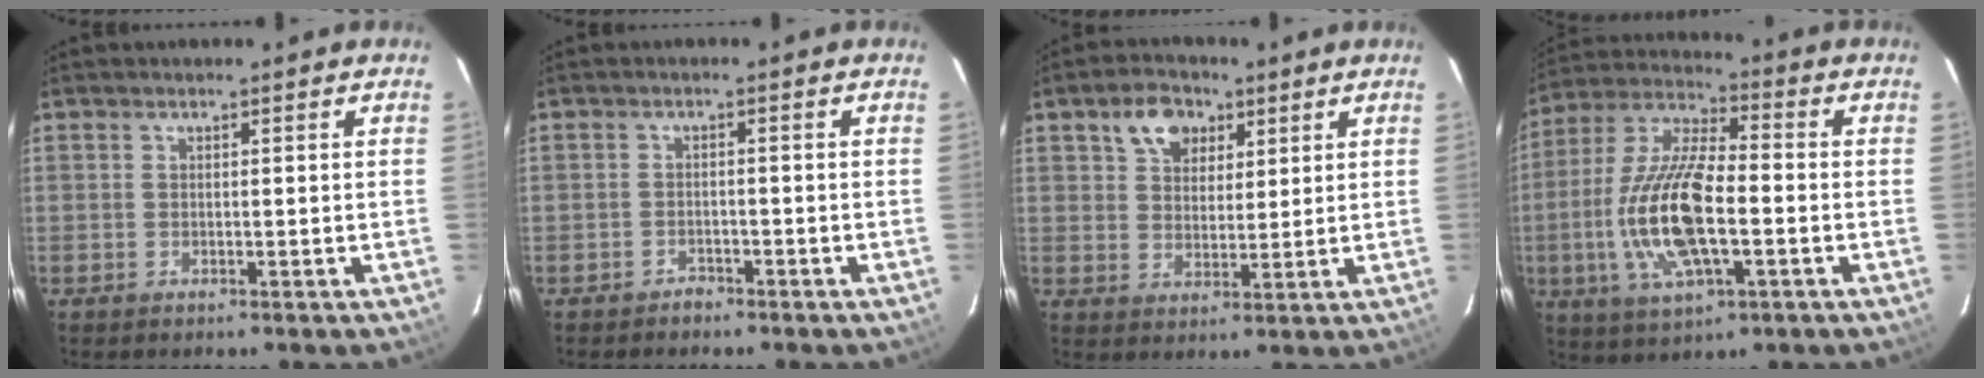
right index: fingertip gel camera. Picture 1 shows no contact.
{"total": 1.8, "force": [-1.6, 0.9, 0.0], "torque": [-0.004, 0.005, -0.026]}
{"total": 7.5, "force": [3.8, 5.2, 3.8], "torque": [-0.063, 0.020, 0.069]}
{"total": 17.1, "force": [-3.3, 6.3, 15.5], "torque": [-0.324, -0.003, -0.065]}